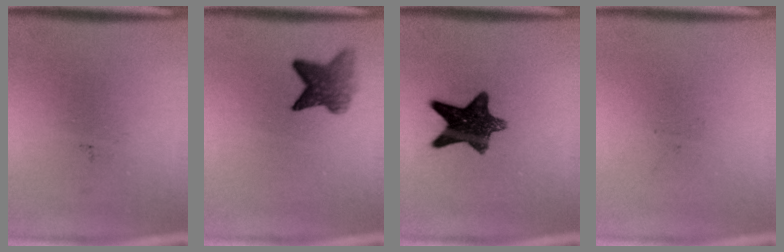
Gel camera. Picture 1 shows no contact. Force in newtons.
{"total": 5.0}
{"total": 10.9}
{"total": 0.0}